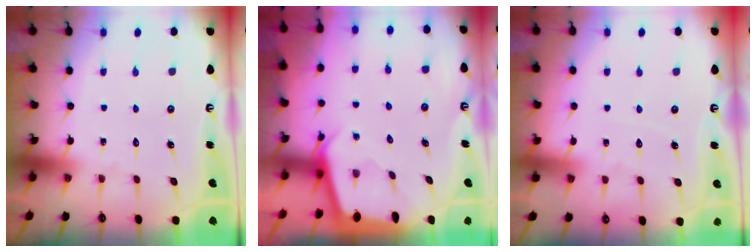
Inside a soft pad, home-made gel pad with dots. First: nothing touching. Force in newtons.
{"total": 2.0, "press": 2.0, "slide": 0.3}
{"total": 2.4, "press": 2.4, "slide": 0.4}